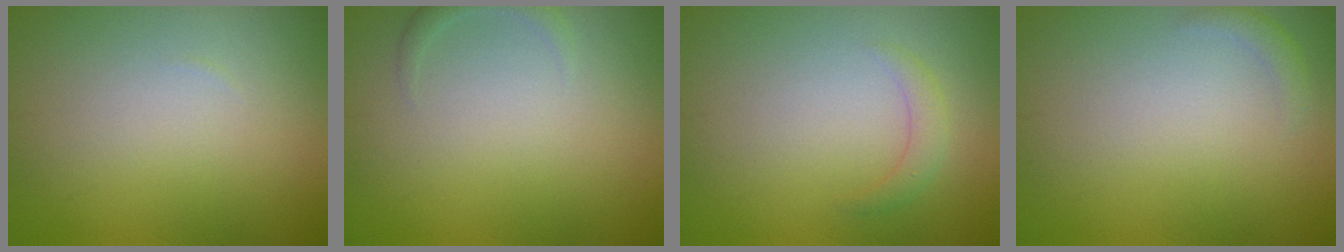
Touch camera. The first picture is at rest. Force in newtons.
{"total": 1.2, "press": 1.2, "slide": 0.2}
{"total": 1.4, "press": 1.4, "slide": 0.0}
{"total": 1.0, "press": 1.0, "slide": 0.0}